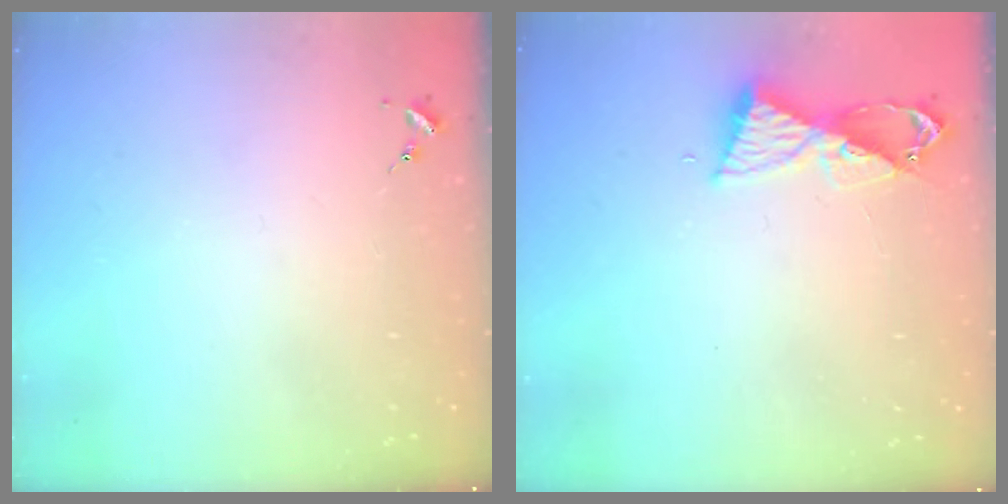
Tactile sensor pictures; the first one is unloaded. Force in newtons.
{"total": 8.6, "press": 8.5, "slide": 0.9}